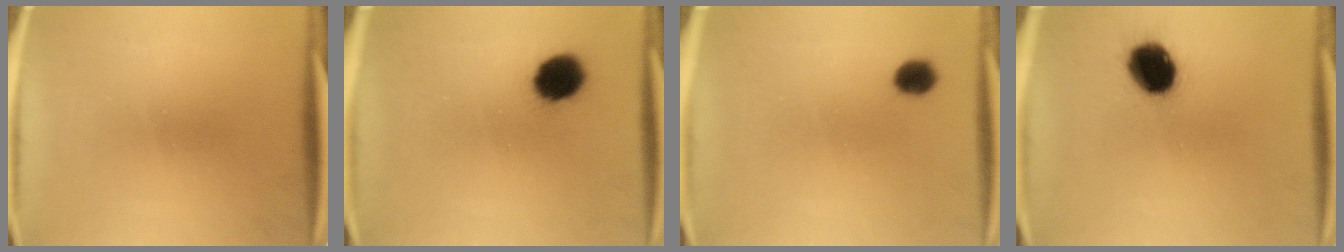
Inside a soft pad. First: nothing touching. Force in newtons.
{"total": 9.1}
{"total": 3.5}
{"total": 11.8}